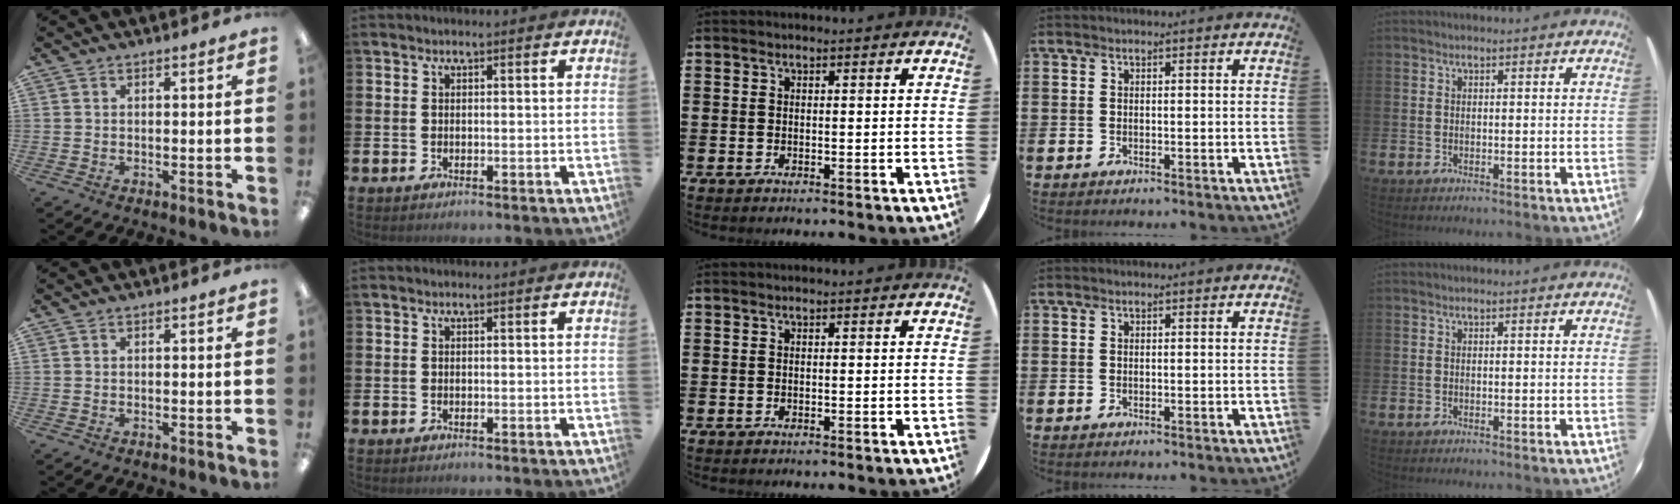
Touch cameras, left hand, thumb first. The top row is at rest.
{}